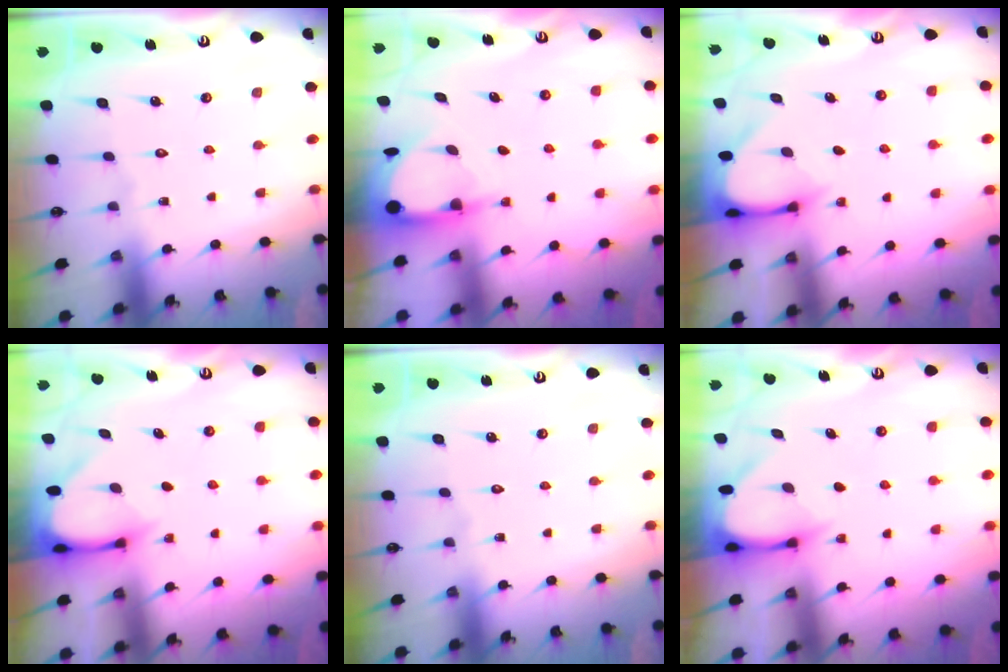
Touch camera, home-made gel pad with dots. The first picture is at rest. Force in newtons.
{"total": 3.9, "press": 3.9, "slide": 0.4}
{"total": 3.3, "press": 3.3, "slide": 0.3}
{"total": 3.1, "press": 3.1, "slide": 0.2}
{"total": 0.0}
{"total": 3.7, "press": 3.7, "slide": 0.3}